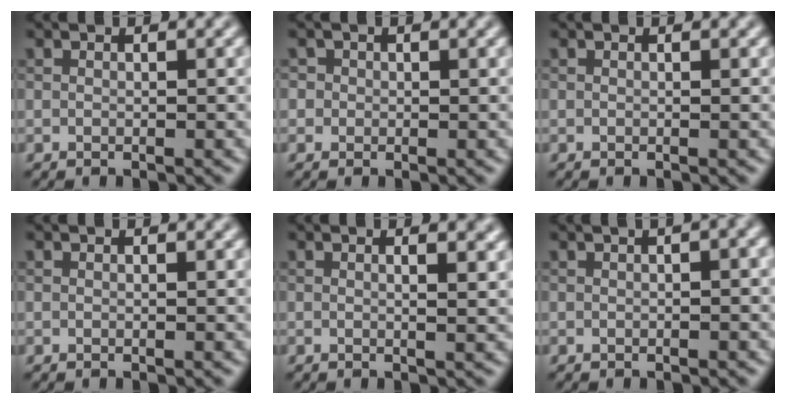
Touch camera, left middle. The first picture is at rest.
{"total": 1.0, "force": [0.2, 1.0, 0.1], "torque": [0.002, -0.001, -0.003]}
{"total": 0.0}
{"total": 0.0}
{"total": 2.8, "force": [0.9, 1.1, 2.4], "torque": [-0.018, 0.010, -0.002]}
{"total": 4.9, "force": [1.6, 2.2, 4.1], "torque": [-0.029, 0.035, -0.002]}